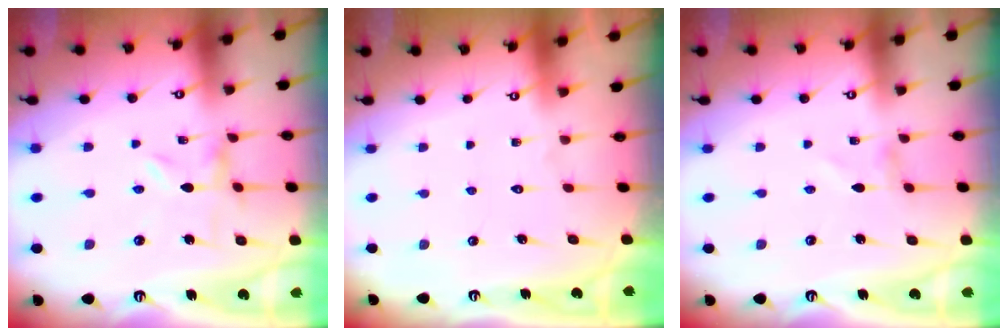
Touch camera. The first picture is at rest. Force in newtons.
{"total": 1.7, "press": 1.6, "slide": 0.1}
{"total": 1.3, "press": 1.3, "slide": 0.0}